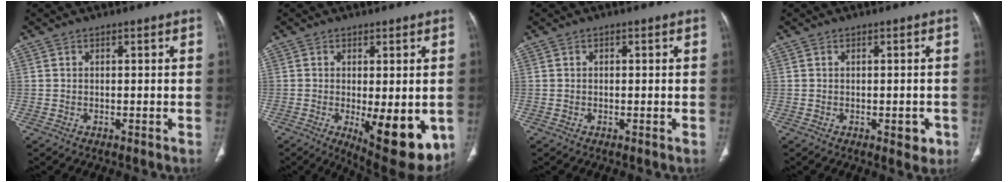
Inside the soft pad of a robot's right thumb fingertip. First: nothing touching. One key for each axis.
{"total": 14.2, "fx": -3.4, "fy": 5.3, "fz": 12.7, "tx": -0.153, "ty": -0.025, "tz": -0.029}
{"total": 0.0}
{"total": 3.0, "fx": -1.0, "fy": 1.6, "fz": 2.4, "tx": -0.015, "ty": 0.000, "tz": -0.008}